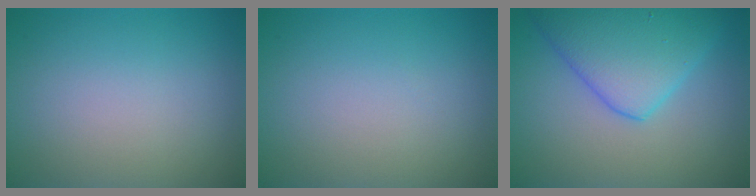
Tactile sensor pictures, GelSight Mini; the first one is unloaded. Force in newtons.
{"total": 0.0}
{"total": 6.6, "press": 6.6, "slide": 0.3}